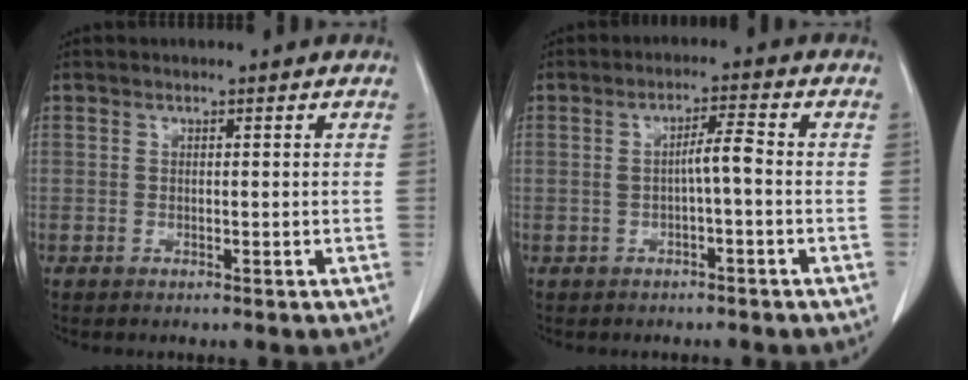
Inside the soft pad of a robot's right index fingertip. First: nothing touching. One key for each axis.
{"total": 3.4, "fx": -0.4, "fy": 0.2, "fz": 3.3, "tx": -0.053, "ty": 0.009, "tz": -0.003}